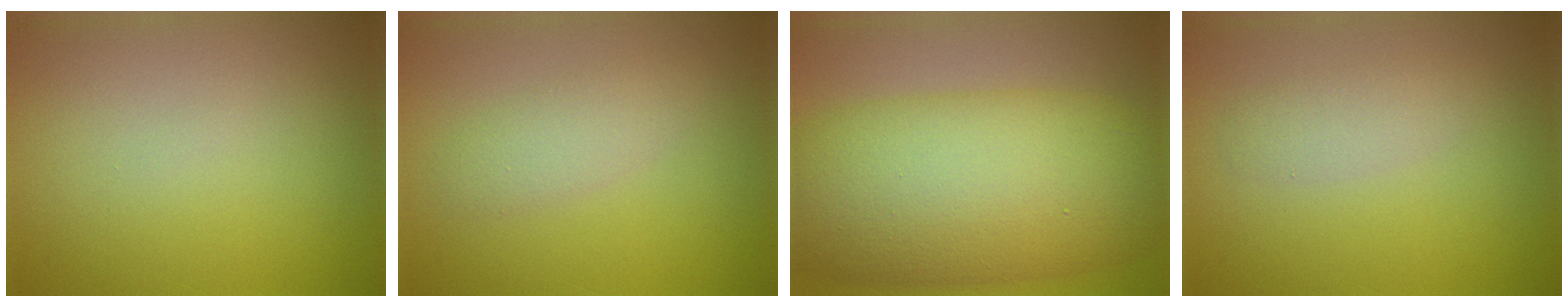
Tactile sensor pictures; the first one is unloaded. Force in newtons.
{"total": 2.1, "press": 2.1, "slide": 0.1}
{"total": 13.1, "press": 13.1, "slide": 0.1}
{"total": 1.7, "press": 1.7, "slide": 0.1}